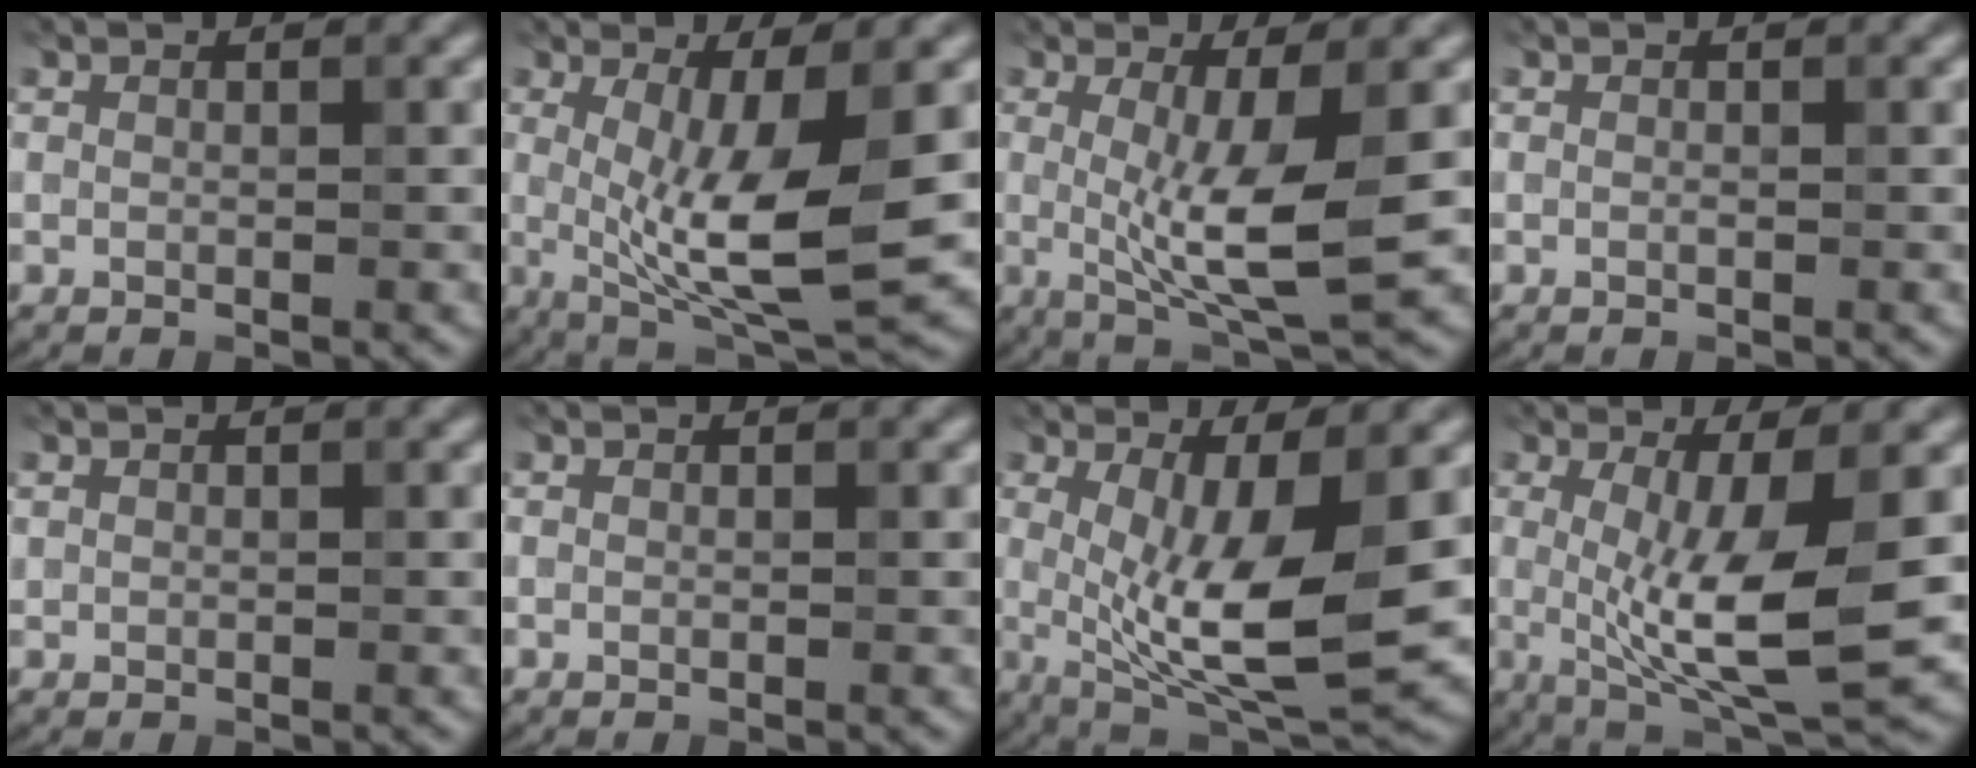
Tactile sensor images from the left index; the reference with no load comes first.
{"total": 9.3, "force": [-0.4, 2.5, 9.0], "torque": [-0.158, -0.017, -0.002]}
{"total": 7.3, "force": [-0.3, 1.5, 7.1], "torque": [-0.124, -0.013, -0.002]}
{"total": 0.0}
{"total": 0.0}
{"total": 0.0}
{"total": 10.5, "force": [-0.3, 3.0, 10.0], "torque": [-0.174, -0.021, 0.003]}
{"total": 9.4, "force": [-0.7, 2.4, 9.0], "torque": [-0.157, -0.017, -0.007]}